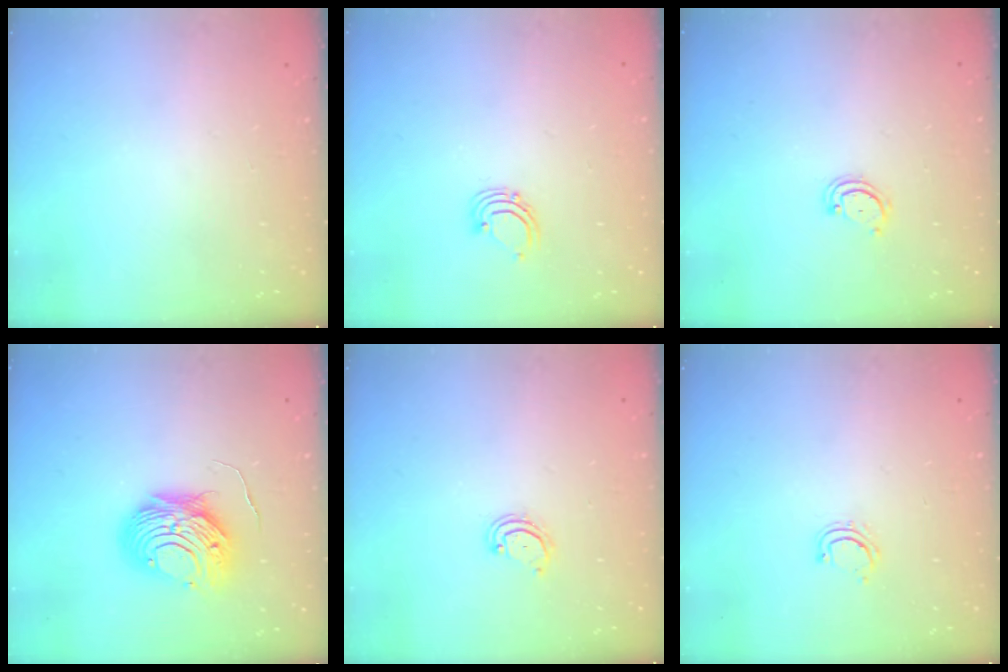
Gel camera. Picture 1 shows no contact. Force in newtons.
{"total": 2.9, "press": 2.9, "slide": 0.2}
{"total": 2.6, "press": 2.6, "slide": 0.3}
{"total": 10.1, "press": 10.0, "slide": 1.0}
{"total": 2.8, "press": 2.8, "slide": 0.2}
{"total": 4.1, "press": 4.0, "slide": 1.0}